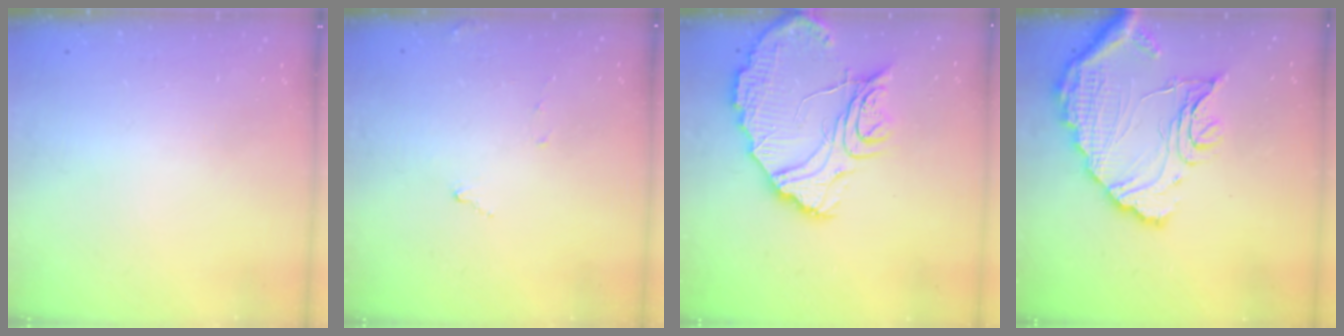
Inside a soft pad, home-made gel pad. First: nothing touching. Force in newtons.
{"total": 7.6, "press": 7.6, "slide": 0.4}
{"total": 15.2, "press": 15.1, "slide": 1.6}
{"total": 16.8, "press": 16.7, "slide": 1.6}